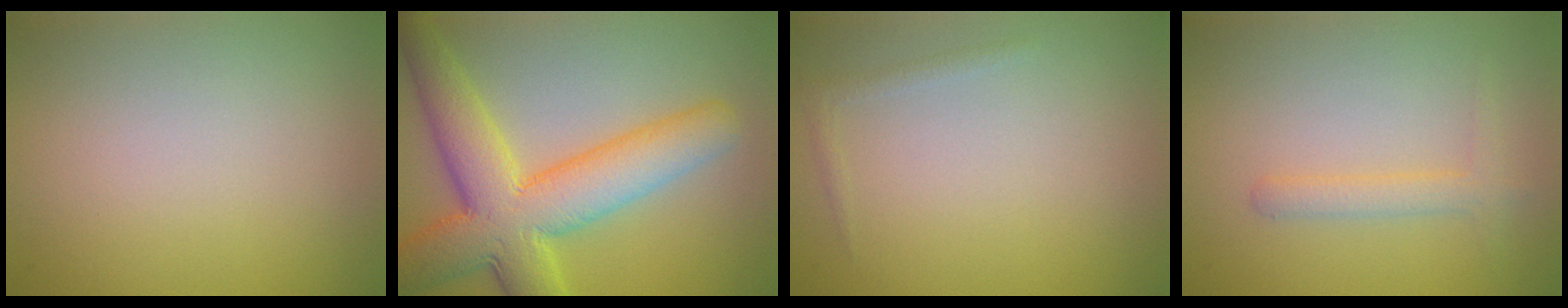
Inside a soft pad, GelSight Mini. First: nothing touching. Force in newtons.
{"total": 9.1, "press": 9.1, "slide": 0.3}
{"total": 0.8, "press": 0.8, "slide": 0.1}
{"total": 1.7, "press": 1.7, "slide": 0.1}